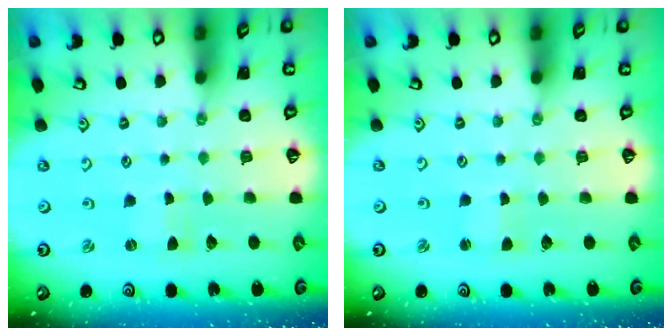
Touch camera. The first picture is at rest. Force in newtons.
{"total": 1.0, "press": 1.0, "slide": 0.1}